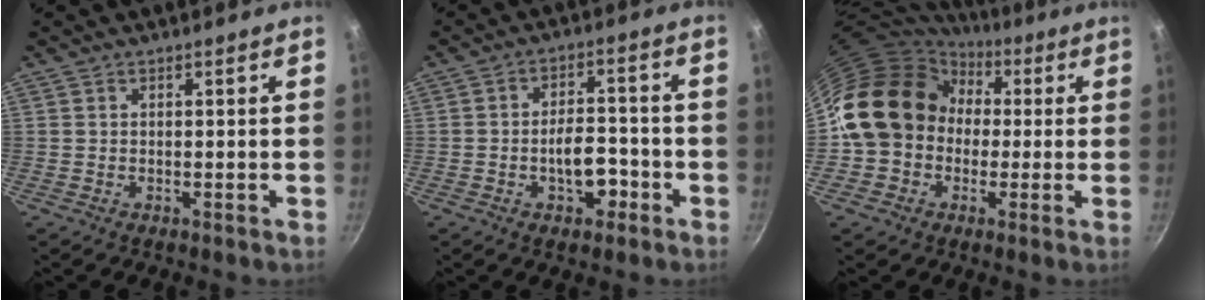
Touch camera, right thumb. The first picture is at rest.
{"total": 7.3, "force": [-2.9, 4.1, 5.3], "torque": [-0.054, 0.028, -0.046]}
{"total": 17.1, "force": [1.2, 14.5, 8.9], "torque": [-0.129, 0.046, 0.013]}